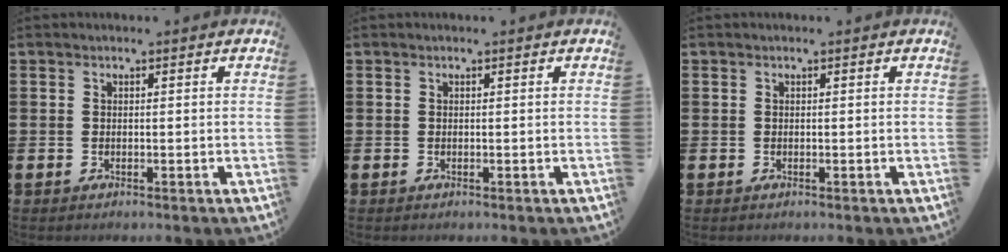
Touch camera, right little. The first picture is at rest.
{"total": 0.0}
{"total": 0.0}